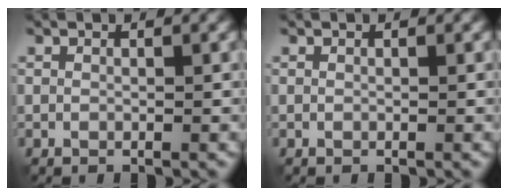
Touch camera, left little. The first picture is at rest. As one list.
[{"total": 0.0}]